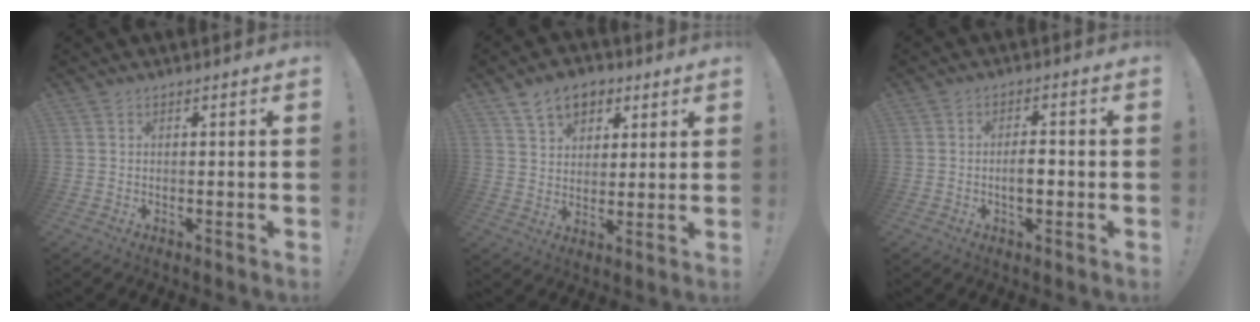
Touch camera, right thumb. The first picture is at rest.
{"total": 9.8, "force": [5.6, 6.9, 4.1], "torque": [-0.057, -0.024, 0.108]}
{"total": 4.2, "force": [-1.1, 2.0, 3.6], "torque": [-0.038, 0.001, -0.024]}